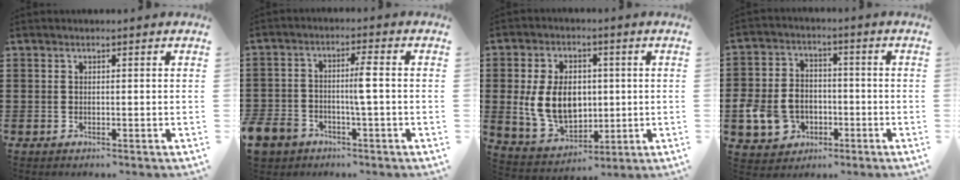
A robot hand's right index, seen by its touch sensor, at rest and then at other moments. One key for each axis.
{"total": 5.2, "fx": -2.2, "fy": 2.2, "fz": 4.2, "tx": -0.110, "ty": -0.003, "tz": -0.054}
{"total": 10.0, "fx": 0.5, "fy": 7.2, "fz": 6.9, "tx": -0.166, "ty": 0.009, "tz": 0.006}
{"total": 8.1, "fx": -2.3, "fy": 6.7, "fz": 3.9, "tx": -0.113, "ty": 0.018, "tz": -0.044}